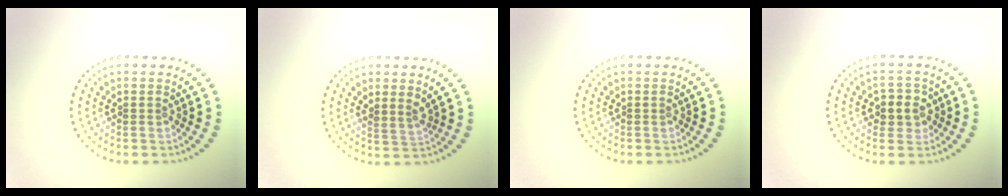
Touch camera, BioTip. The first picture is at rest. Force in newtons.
{"total": 1.7, "press": 1.3, "slide": 1.1}
{"total": 0.0}
{"total": 2.6, "press": 2.4, "slide": 0.9}